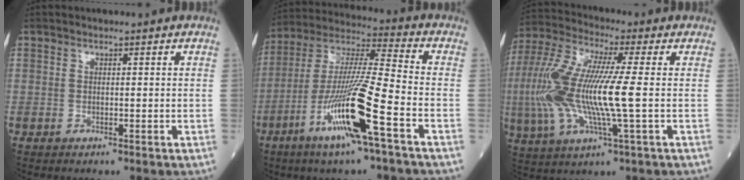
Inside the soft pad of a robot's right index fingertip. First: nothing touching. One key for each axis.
{"total": 19.7, "fx": -7.8, "fy": 0.0, "fz": 18.1, "tx": -0.391, "ty": -0.035, "tz": -0.157}
{"total": 16.1, "fx": -1.1, "fy": 2.3, "fz": 15.9, "tx": -0.360, "ty": 0.000, "tz": -0.026}